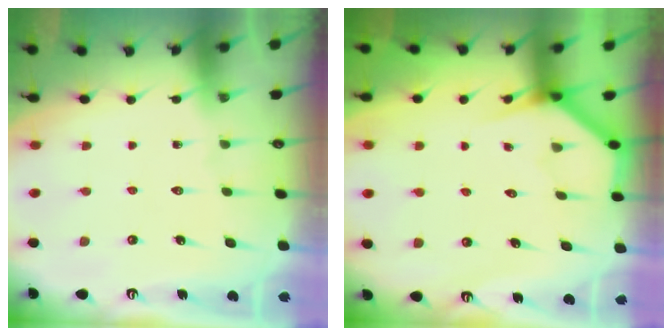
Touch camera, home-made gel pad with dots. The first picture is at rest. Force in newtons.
{"total": 4.0, "press": 3.9, "slide": 0.4}